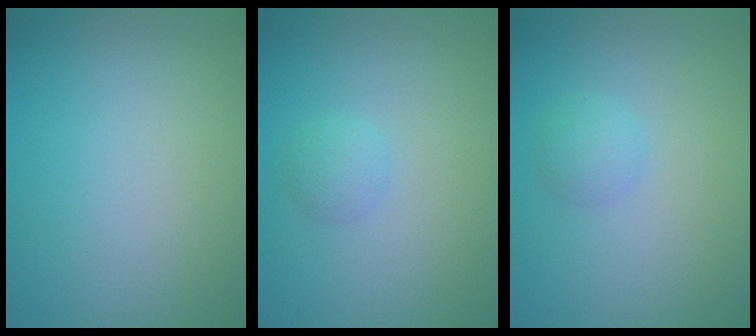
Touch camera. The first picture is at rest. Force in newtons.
{"total": 1.3, "press": 1.3, "slide": 0.0}
{"total": 1.6, "press": 1.6, "slide": 0.0}